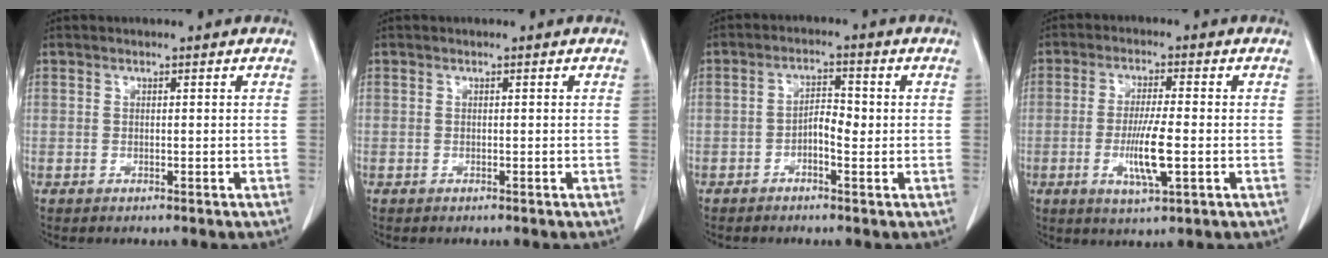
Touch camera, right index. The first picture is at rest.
{"total": 0.0}
{"total": 3.4, "force": [-0.7, 1.3, 3.1], "torque": [-0.048, 0.012, -0.011]}
{"total": 7.3, "force": [-1.7, 0.7, 7.1], "torque": [-0.134, -0.013, -0.031]}